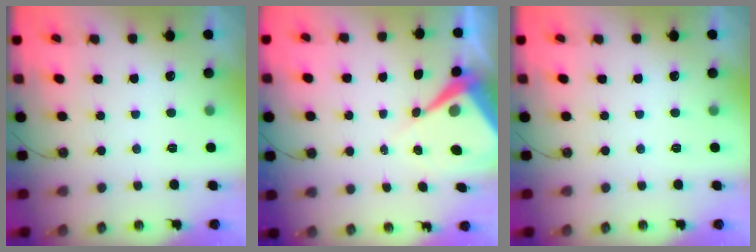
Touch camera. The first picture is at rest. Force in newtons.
{"total": 8.5, "press": 8.5, "slide": 0.9}
{"total": 0.0}